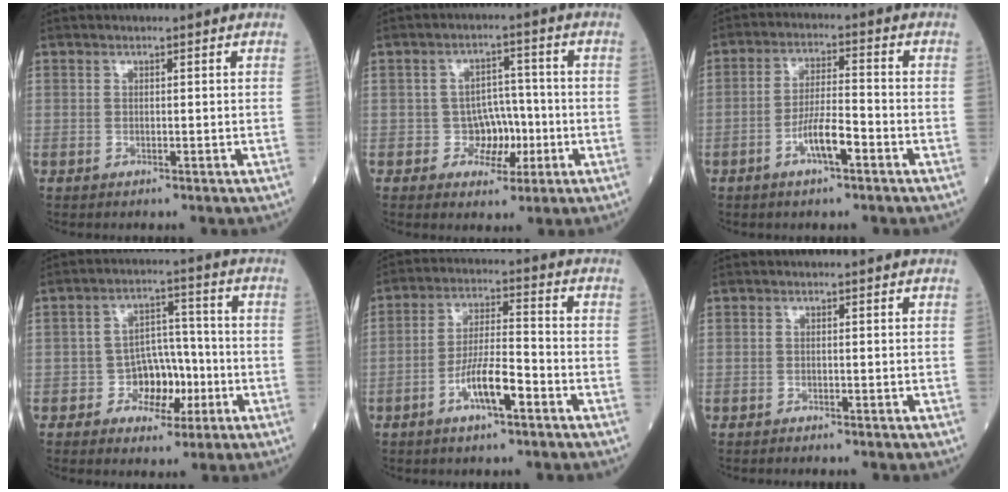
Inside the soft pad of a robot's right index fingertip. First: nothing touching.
{"total": 5.0, "force": [-1.3, 4.2, 2.4], "torque": [-0.023, 0.015, -0.017]}
{"total": 6.0, "force": [-2.9, 1.0, 5.2], "torque": [-0.103, 0.005, -0.050]}
{"total": 6.6, "force": [-2.1, 4.7, 4.2], "torque": [-0.060, 0.019, -0.031]}
{"total": 7.6, "force": [-3.6, 1.4, 6.5], "torque": [-0.128, 0.005, -0.065]}
{"total": 0.8, "force": [-0.7, 0.0, 0.5], "torque": [-0.009, 0.000, -0.008]}